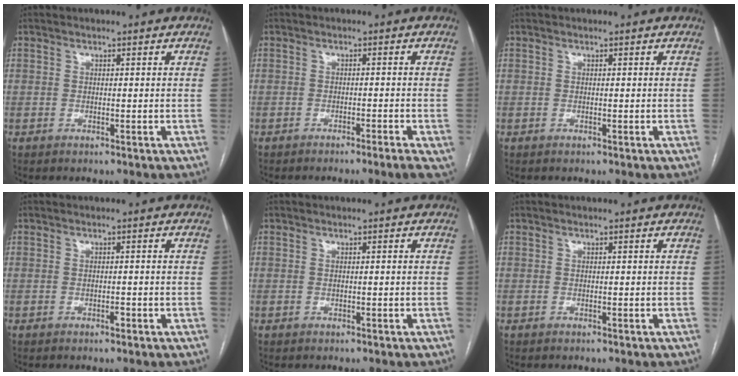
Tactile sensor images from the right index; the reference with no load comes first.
{"total": 4.6, "force": [-2.8, 0.4, 3.6], "torque": [-0.036, -0.006, -0.039]}
{"total": 0.0}
{"total": 0.9, "force": [-0.4, 0.2, 0.7], "torque": [-0.014, 0.000, -0.005]}
{"total": 0.7, "force": [0.0, 0.0, 0.7], "torque": [-0.014, 0.000, 0.003]}
{"total": 0.0}